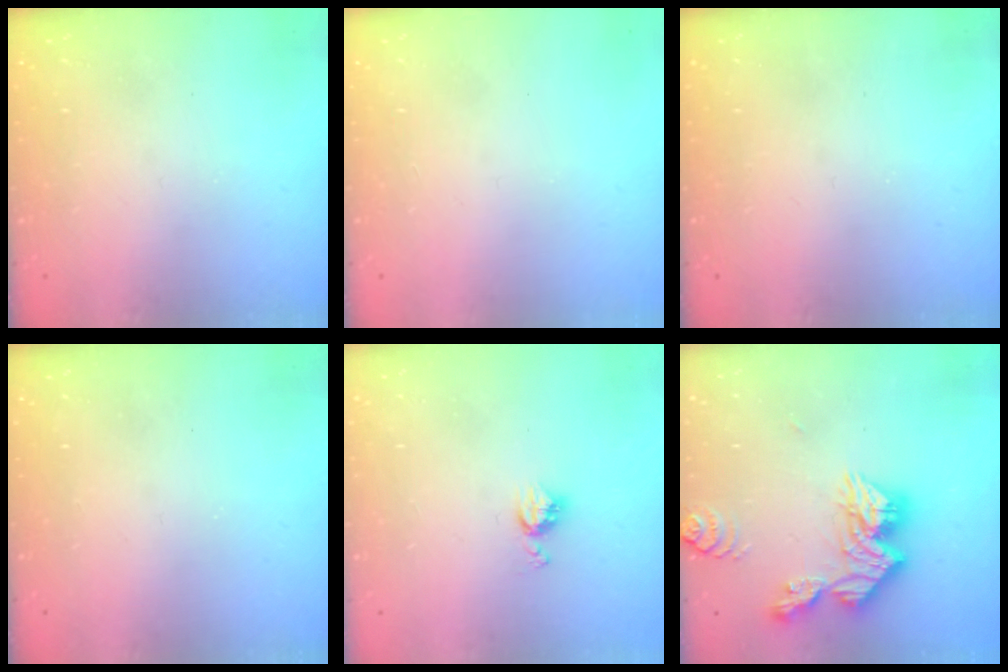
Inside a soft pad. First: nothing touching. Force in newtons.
{"total": 0.0}
{"total": 0.0}
{"total": 0.0}
{"total": 5.0, "press": 4.9, "slide": 0.7}
{"total": 14.2, "press": 14.1, "slide": 1.4}